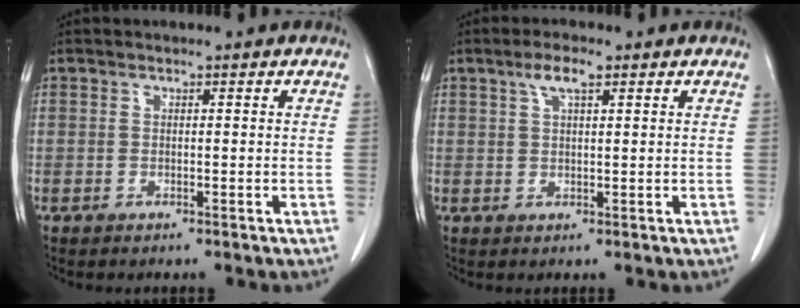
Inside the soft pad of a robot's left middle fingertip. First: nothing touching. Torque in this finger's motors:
{"motor_torque": [0.76, -0.64, 0.02, 0.04]}